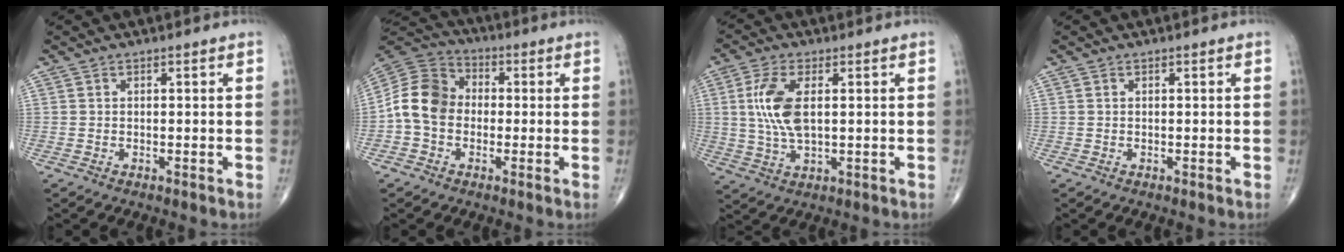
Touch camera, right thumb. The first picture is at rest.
{"total": 10.5, "force": [-1.1, 8.4, 6.2], "torque": [-0.106, 0.033, -0.037]}
{"total": 8.9, "force": [1.5, 3.9, 7.8], "torque": [-0.177, -0.005, 0.032]}
{"total": 0.0}